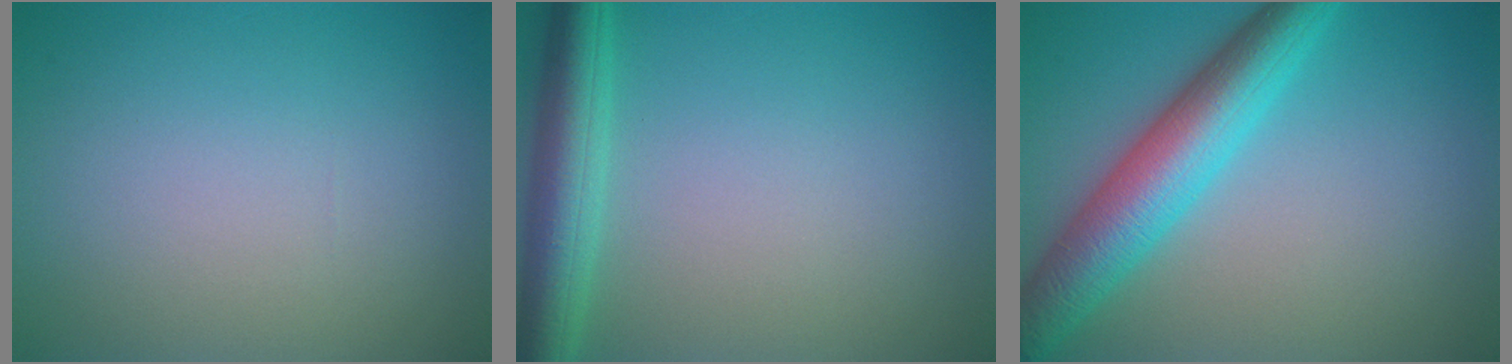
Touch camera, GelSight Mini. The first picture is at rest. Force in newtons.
{"total": 4.8, "press": 4.8, "slide": 0.2}
{"total": 7.0, "press": 7.0, "slide": 0.2}